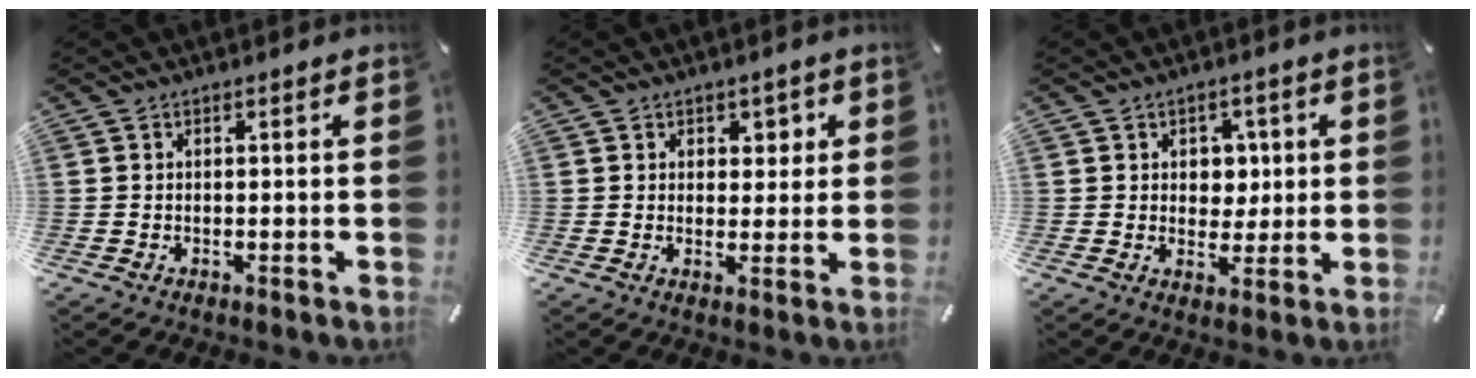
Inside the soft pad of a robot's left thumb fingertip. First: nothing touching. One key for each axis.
{"total": 3.0, "fx": 1.2, "fy": 2.7, "fz": 0.8, "tx": 0.010, "ty": -0.006, "tz": 0.012}
{"total": 5.4, "fx": 1.2, "fy": 4.8, "fz": 2.2, "tx": -0.017, "ty": -0.004, "tz": 0.014}